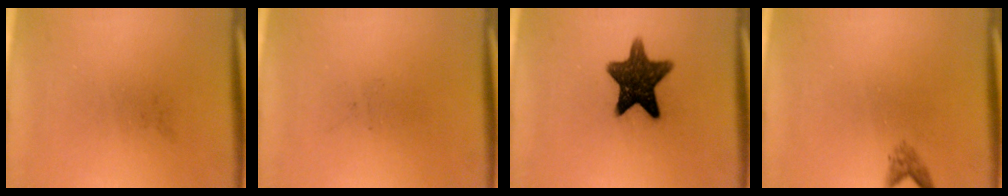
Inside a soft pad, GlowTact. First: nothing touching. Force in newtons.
{"total": 0.0}
{"total": 12.2}
{"total": 1.3}